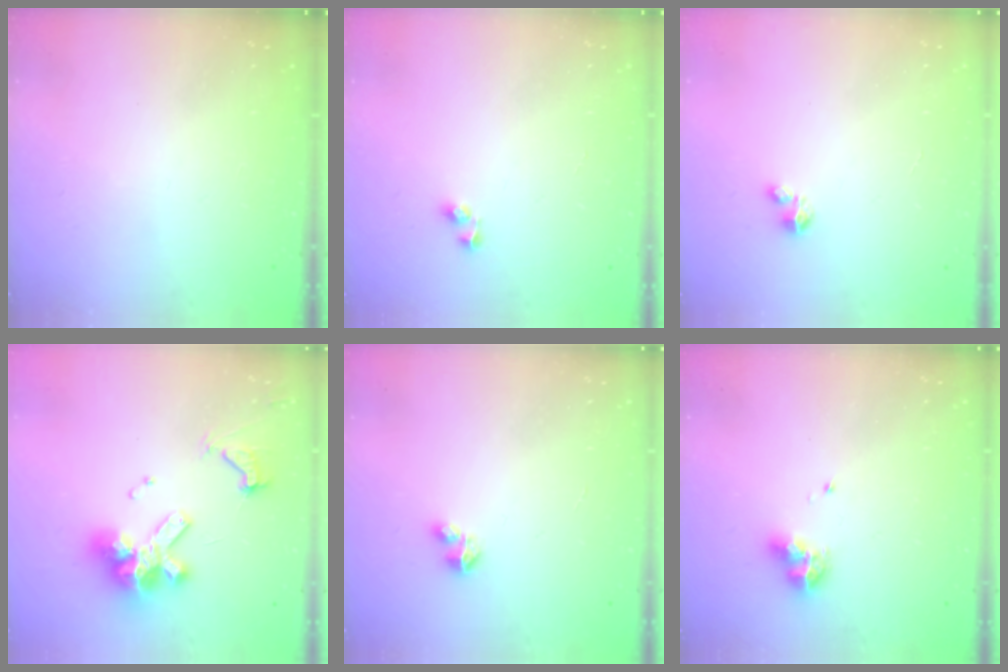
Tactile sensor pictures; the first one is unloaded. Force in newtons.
{"total": 2.7, "press": 2.6, "slide": 0.6}
{"total": 2.0, "press": 2.0, "slide": 0.1}
{"total": 16.0, "press": 15.9, "slide": 1.9}
{"total": 2.1, "press": 2.1, "slide": 0.2}
{"total": 8.5, "press": 8.4, "slide": 0.9}